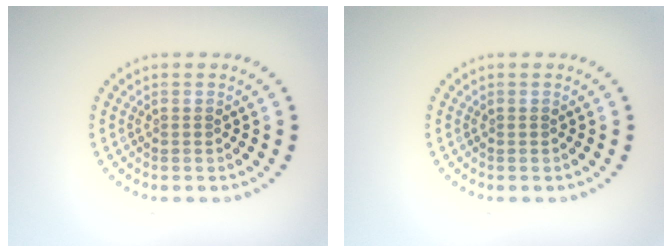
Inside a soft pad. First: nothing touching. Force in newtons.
{"total": 0.0}